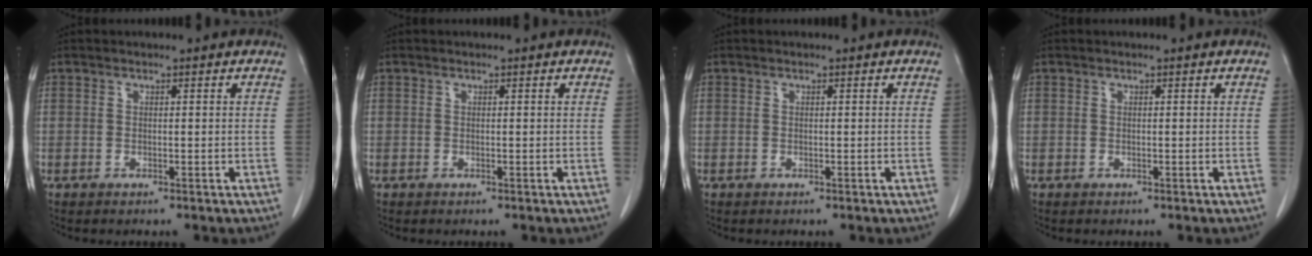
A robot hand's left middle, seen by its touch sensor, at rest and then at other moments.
{"total": 0.0}
{"total": 0.0}
{"total": 0.0}